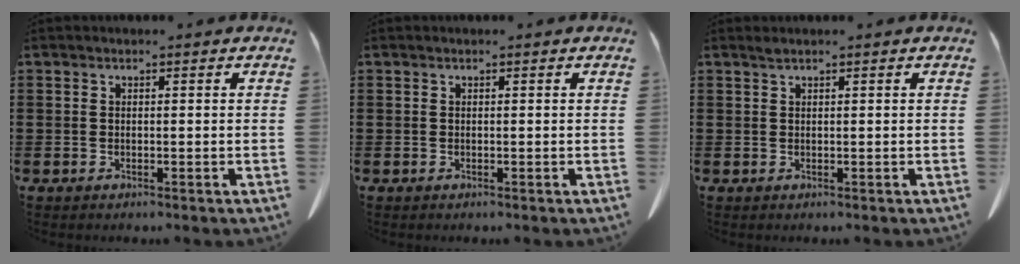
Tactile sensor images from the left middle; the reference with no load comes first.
{"total": 0.0}
{"total": 0.6, "force": [0.5, 0.0, 0.5], "torque": [-0.010, 0.000, 0.009]}